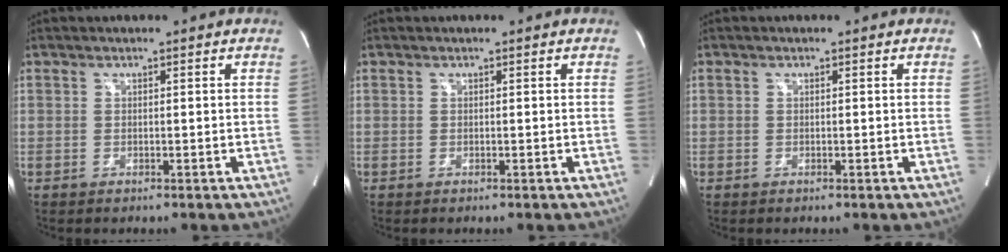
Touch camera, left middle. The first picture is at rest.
{"total": 0.0}
{"total": 0.0}